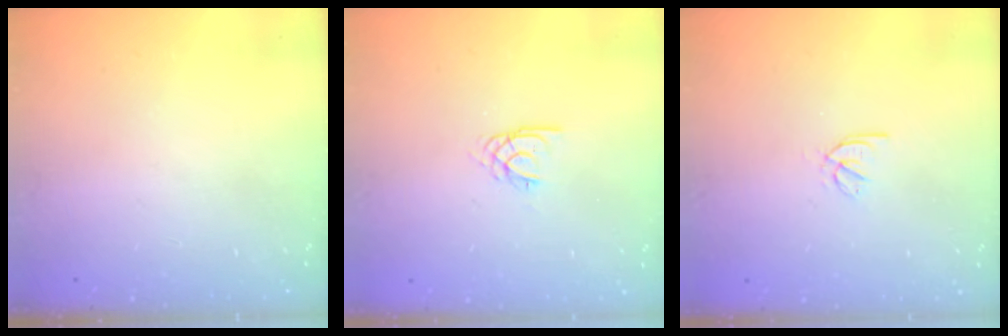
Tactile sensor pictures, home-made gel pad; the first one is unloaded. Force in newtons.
{"total": 2.2, "press": 2.2, "slide": 0.4}
{"total": 2.3, "press": 2.2, "slide": 0.5}